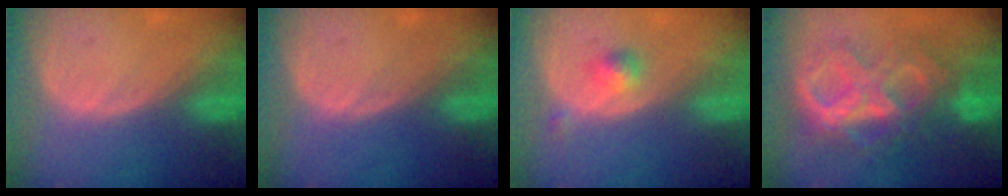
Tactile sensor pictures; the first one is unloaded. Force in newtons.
{"total": 0.0}
{"total": 2.4, "press": 2.1, "slide": 1.1}
{"total": 10.6, "press": 10.6, "slide": 1.0}